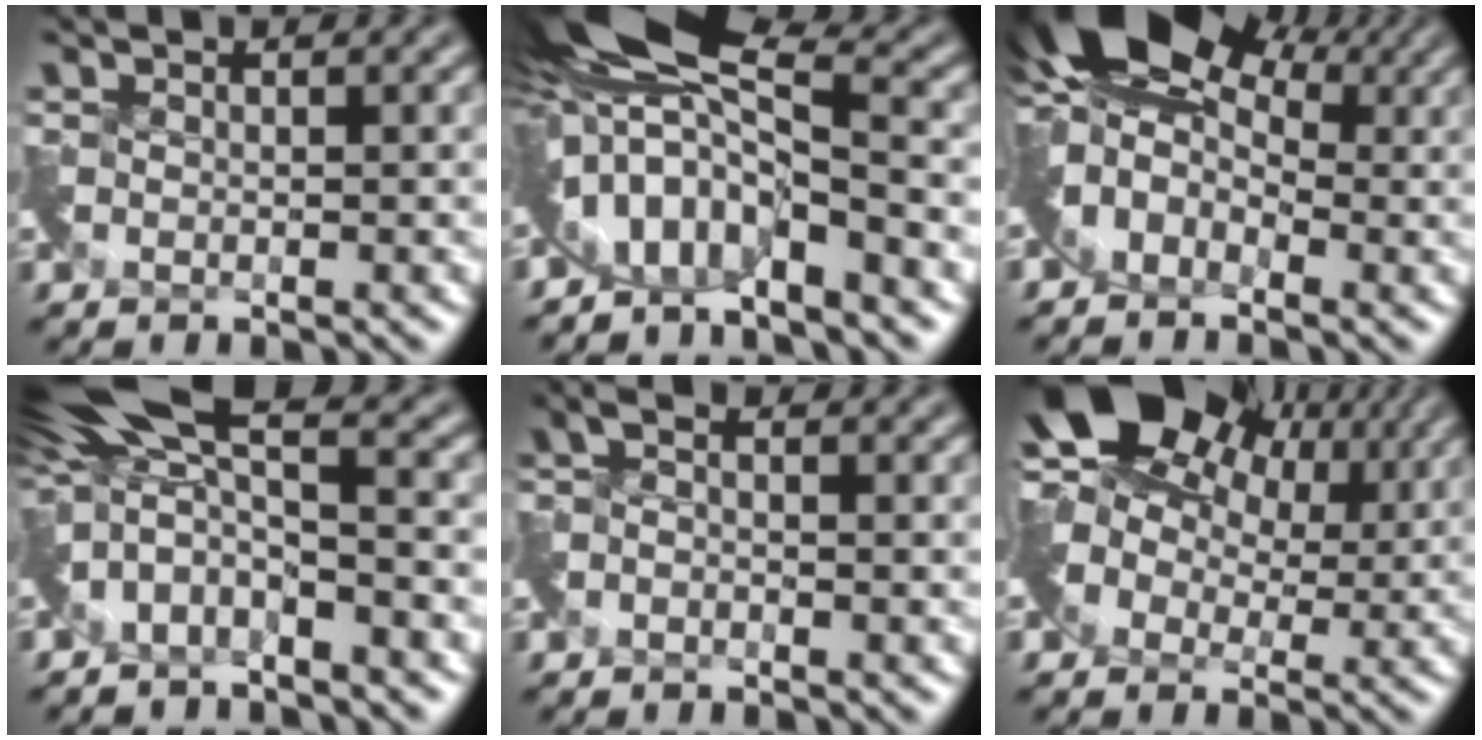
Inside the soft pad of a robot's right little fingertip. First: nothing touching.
{"total": 7.7, "force": [-0.1, 3.7, 6.8], "torque": [-0.120, -0.004, -0.012]}
{"total": 9.9, "force": [2.5, 6.5, 7.0], "torque": [-0.120, 0.011, 0.023]}
{"total": 5.9, "force": [-0.4, 2.6, 5.3], "torque": [-0.099, 0.010, -0.022]}
{"total": 1.4, "force": [-1.3, 0.2, -0.1], "torque": [-0.003, -0.014, -0.027]}
{"total": 11.8, "force": [5.2, 8.0, 7.0], "torque": [-0.121, 0.028, 0.080]}